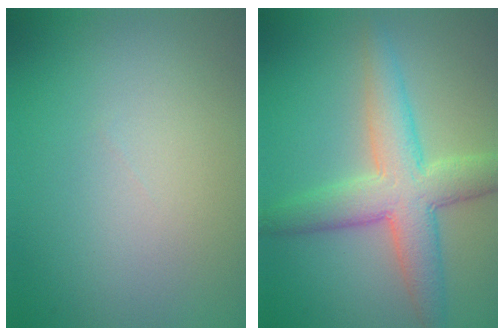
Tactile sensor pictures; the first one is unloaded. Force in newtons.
{"total": 6.4, "press": 6.4, "slide": 0.2}